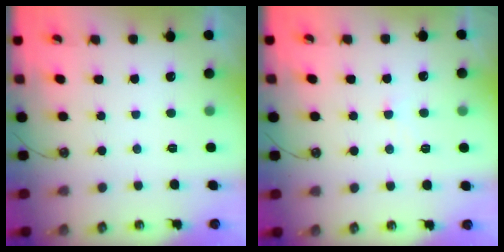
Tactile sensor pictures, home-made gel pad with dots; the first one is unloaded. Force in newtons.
{"total": 0.9, "press": 0.9, "slide": 0.1}